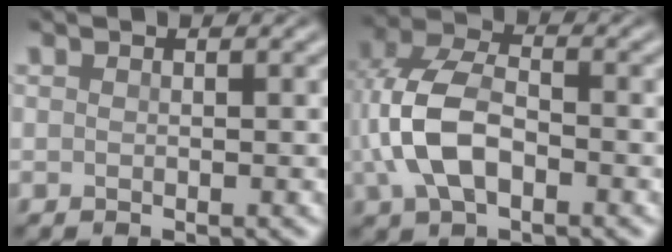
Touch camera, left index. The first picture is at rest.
{"total": 7.2, "force": [-1.0, 4.3, 5.6], "torque": [-0.131, 0.007, -0.029]}